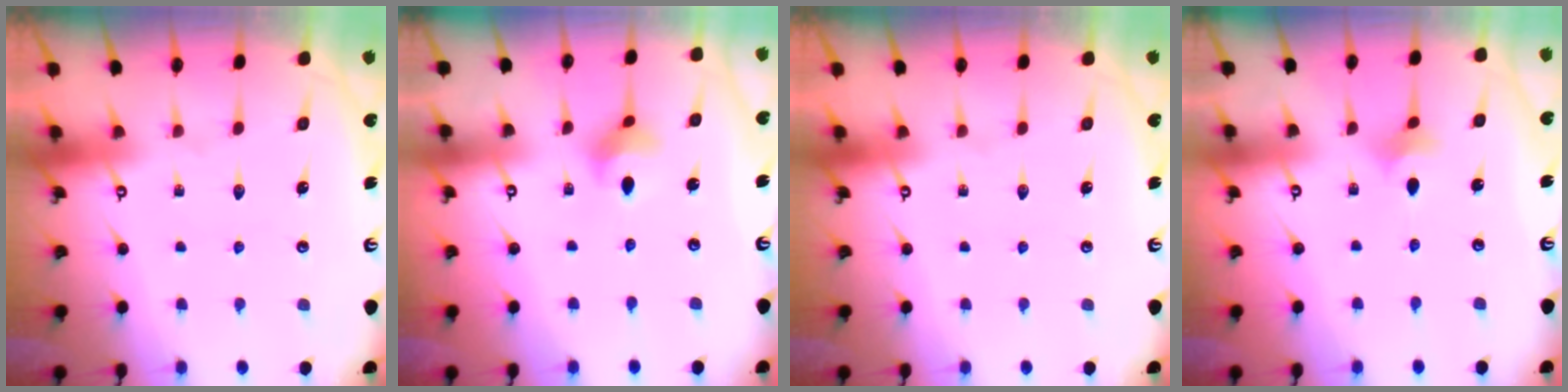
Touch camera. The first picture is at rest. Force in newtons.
{"total": 3.4, "press": 3.3, "slide": 0.5}
{"total": 0.0}
{"total": 2.8, "press": 2.7, "slide": 0.6}